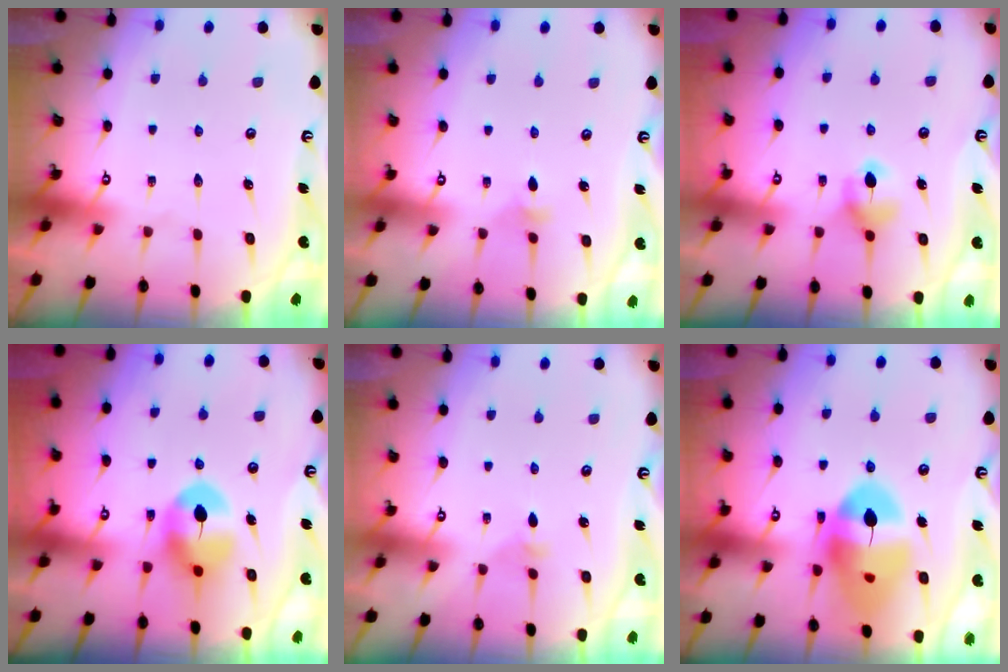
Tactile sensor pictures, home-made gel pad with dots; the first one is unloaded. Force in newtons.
{"total": 3.1, "press": 3.0, "slide": 0.8}
{"total": 5.9, "press": 5.9, "slide": 0.7}
{"total": 7.5, "press": 7.4, "slide": 0.4}
{"total": 2.0, "press": 2.0, "slide": 0.5}
{"total": 17.7, "press": 17.6, "slide": 1.8}